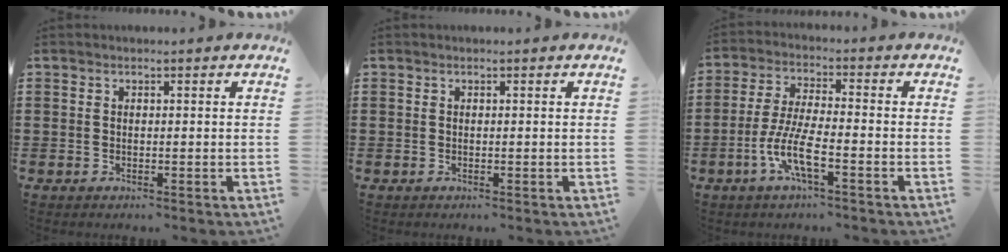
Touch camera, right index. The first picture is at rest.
{"total": 0.0}
{"total": 7.4, "force": [-3.5, 1.1, 6.5], "torque": [-0.156, -0.021, -0.072]}